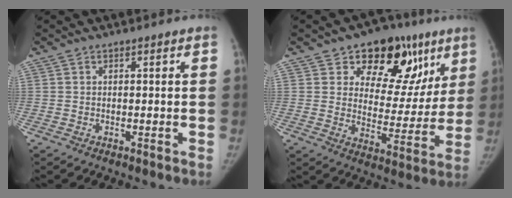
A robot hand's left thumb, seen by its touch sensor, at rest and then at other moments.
{"total": 19.1, "force": [10.2, 12.0, 10.9], "torque": [-0.075, -0.032, 0.144]}